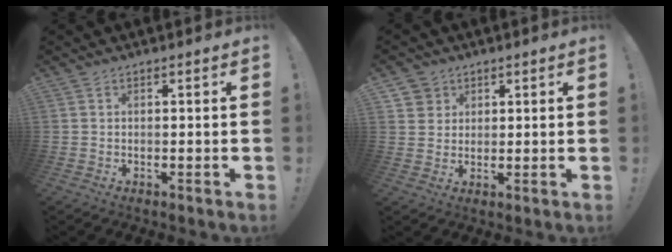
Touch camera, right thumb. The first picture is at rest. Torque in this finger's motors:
{"motor_torque": [0.31, 0.11, 0.12, -0.14, 0.00]}